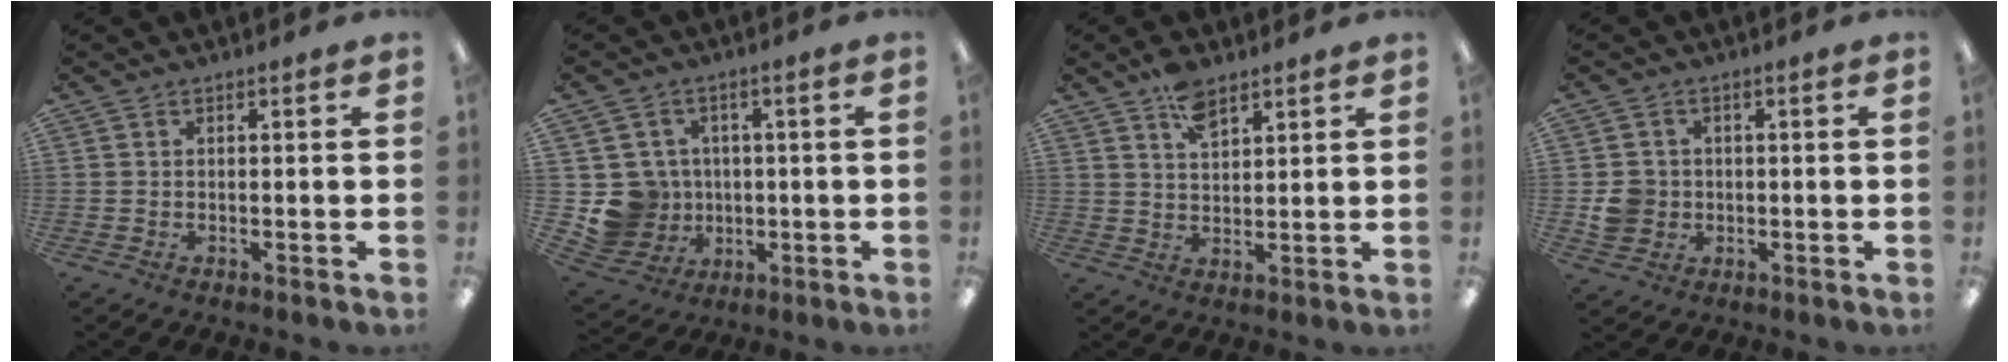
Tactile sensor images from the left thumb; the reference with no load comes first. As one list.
[{"total": 9.2, "force": [-0.3, 9.0, 1.4], "torque": [-0.056, 0.007, 0.009]}, {"total": 6.2, "force": [4.3, 2.8, 3.5], "torque": [-0.054, -0.019, 0.075]}, {"total": 5.1, "force": [-0.3, 4.9, 1.4], "torque": [-0.016, 0.008, -0.003]}]